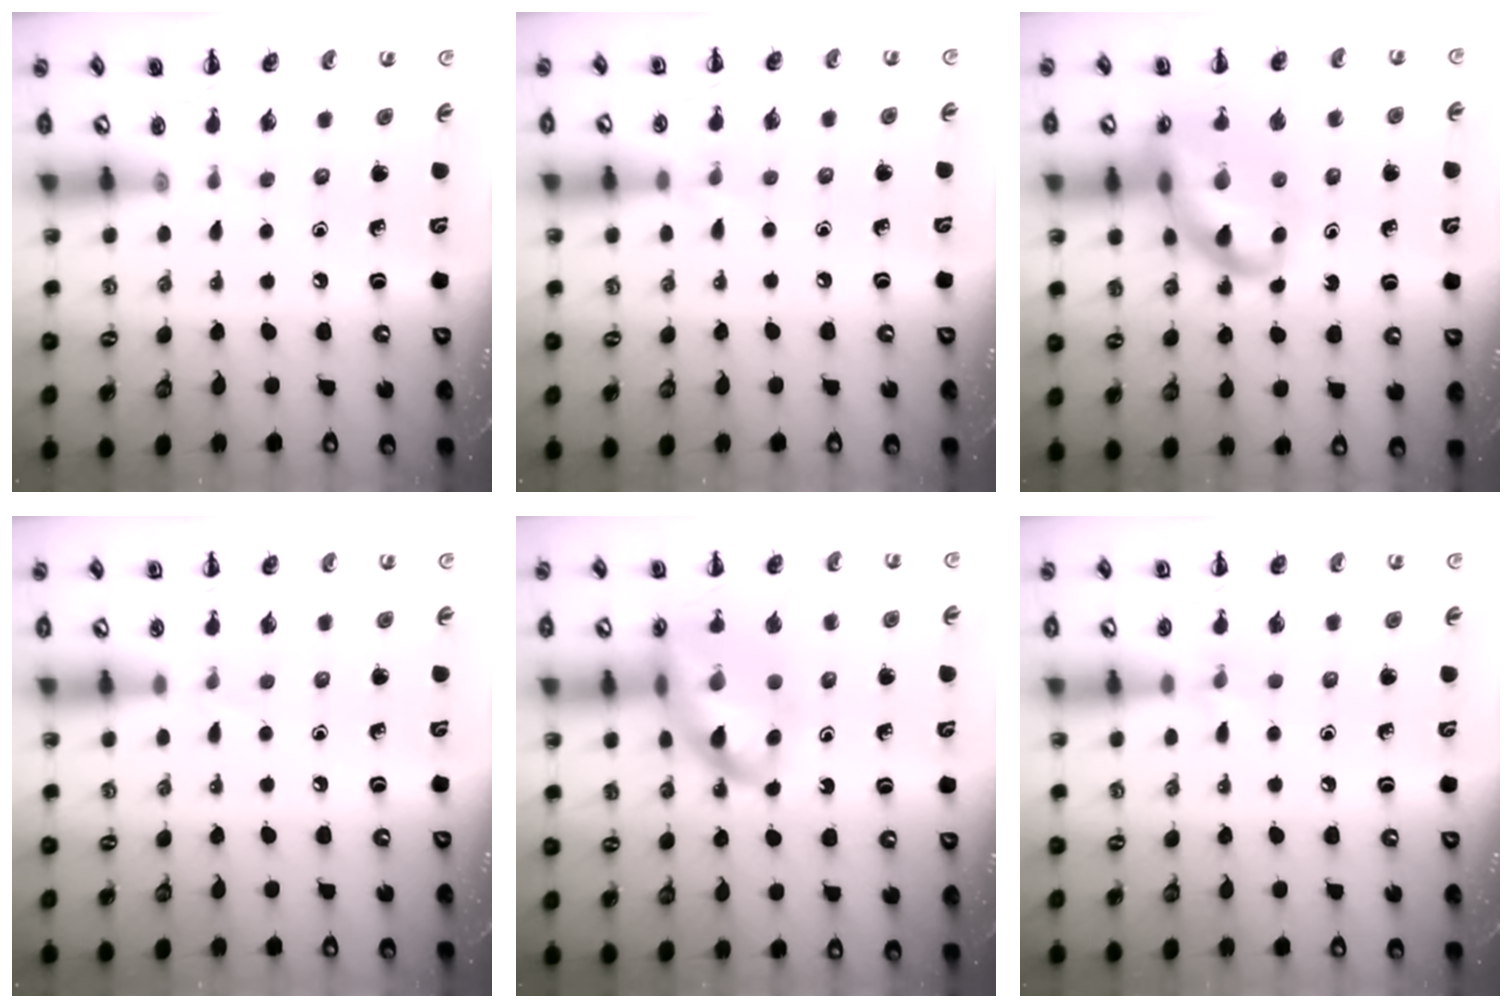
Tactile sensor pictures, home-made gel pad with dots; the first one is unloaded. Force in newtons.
{"total": 5.3, "press": 5.0, "slide": 1.8}
{"total": 17.3, "press": 17.0, "slide": 3.1}
{"total": 3.5, "press": 3.3, "slide": 1.3}
{"total": 17.7, "press": 17.3, "slide": 3.4}
{"total": 5.8, "press": 5.5, "slide": 1.9}